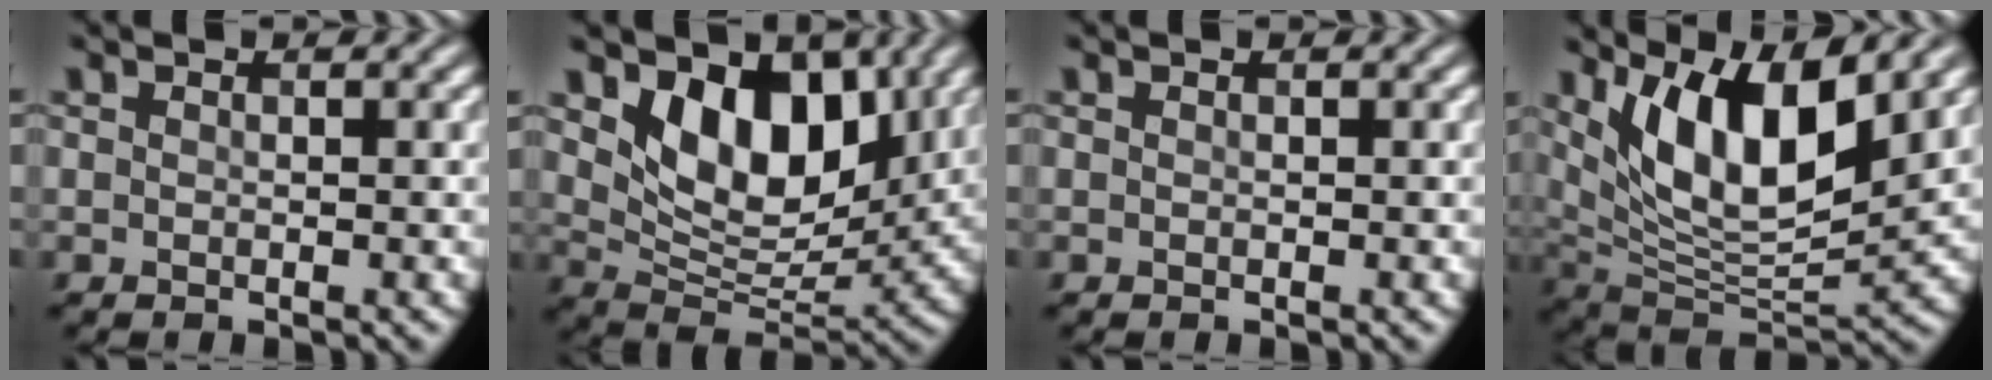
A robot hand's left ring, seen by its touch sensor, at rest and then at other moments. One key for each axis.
{"total": 8.4, "fx": 3.2, "fy": 5.2, "fz": 5.8, "tx": -0.094, "ty": -0.021, "tz": 0.055}
{"total": 0.0}
{"total": 10.0, "fx": 4.3, "fy": 3.9, "fz": 8.1, "tx": -0.139, "ty": -0.015, "tz": 0.083}